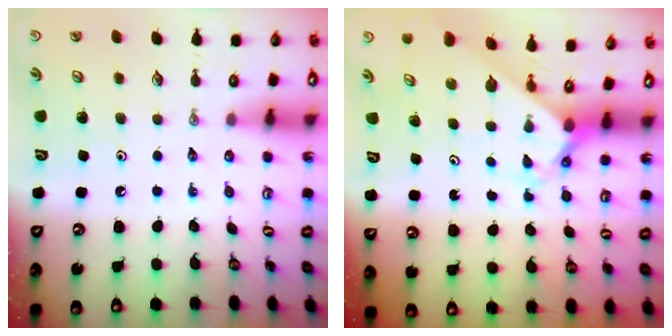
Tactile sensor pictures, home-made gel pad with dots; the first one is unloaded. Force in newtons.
{"total": 1.9, "press": 1.9, "slide": 0.1}